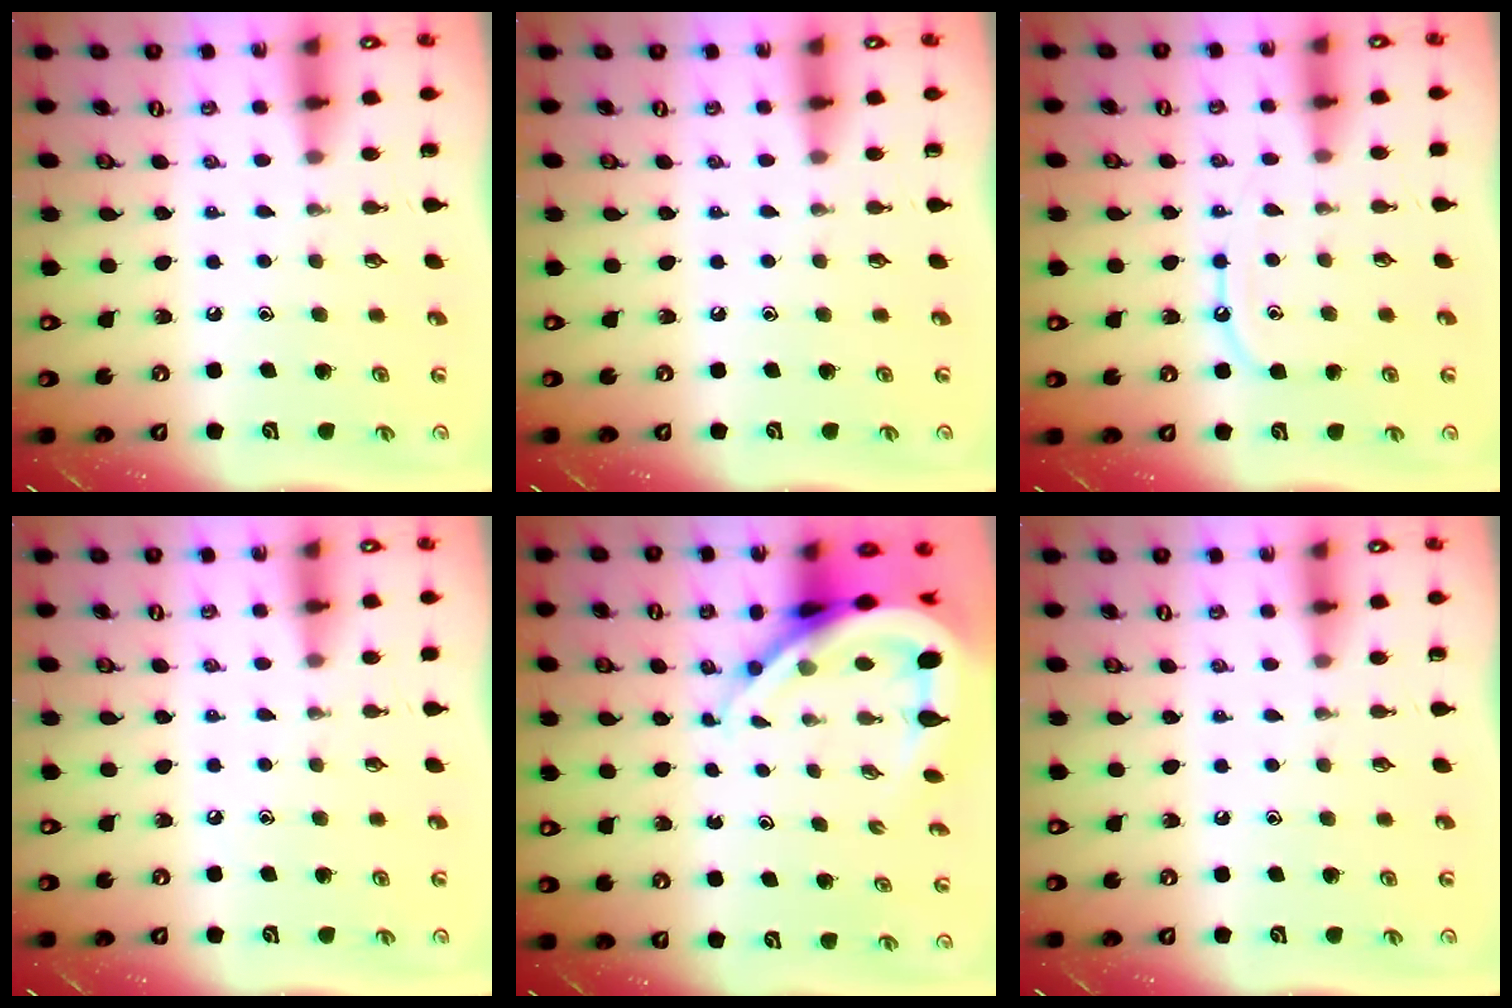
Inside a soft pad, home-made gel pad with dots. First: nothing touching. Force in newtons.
{"total": 0.0}
{"total": 7.3, "press": 7.2, "slide": 0.8}
{"total": 2.5, "press": 2.5, "slide": 0.4}
{"total": 12.9, "press": 12.9, "slide": 1.3}
{"total": 0.0}